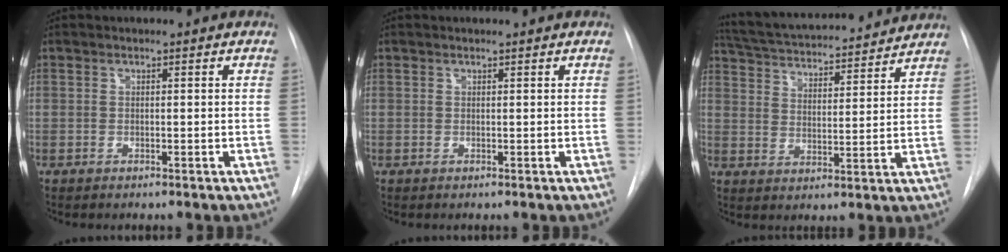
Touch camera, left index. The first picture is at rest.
{"total": 0.6, "force": [0.6, -0.1, 0.1], "torque": [-0.005, 0.001, 0.013]}
{"total": 20.5, "force": [18.9, 3.1, 7.2], "torque": [-0.128, 0.021, 0.274]}